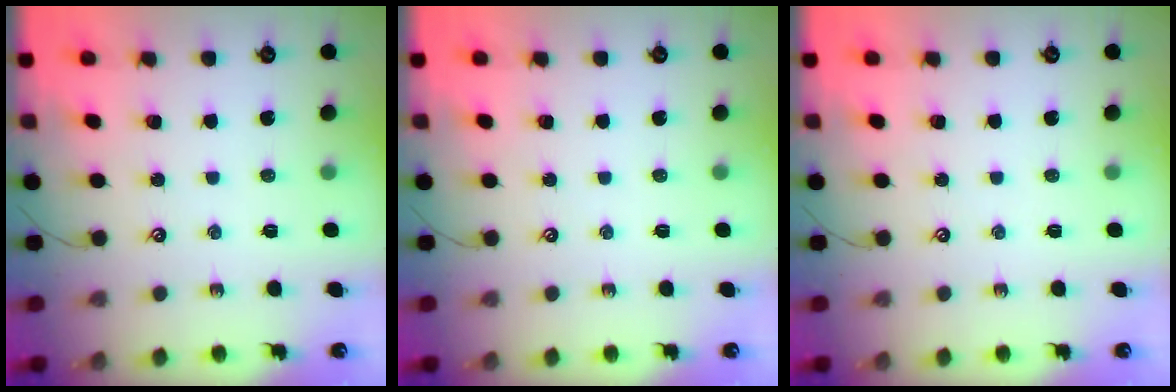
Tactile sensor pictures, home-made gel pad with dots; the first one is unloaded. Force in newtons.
{"total": 0.0}
{"total": 0.0}